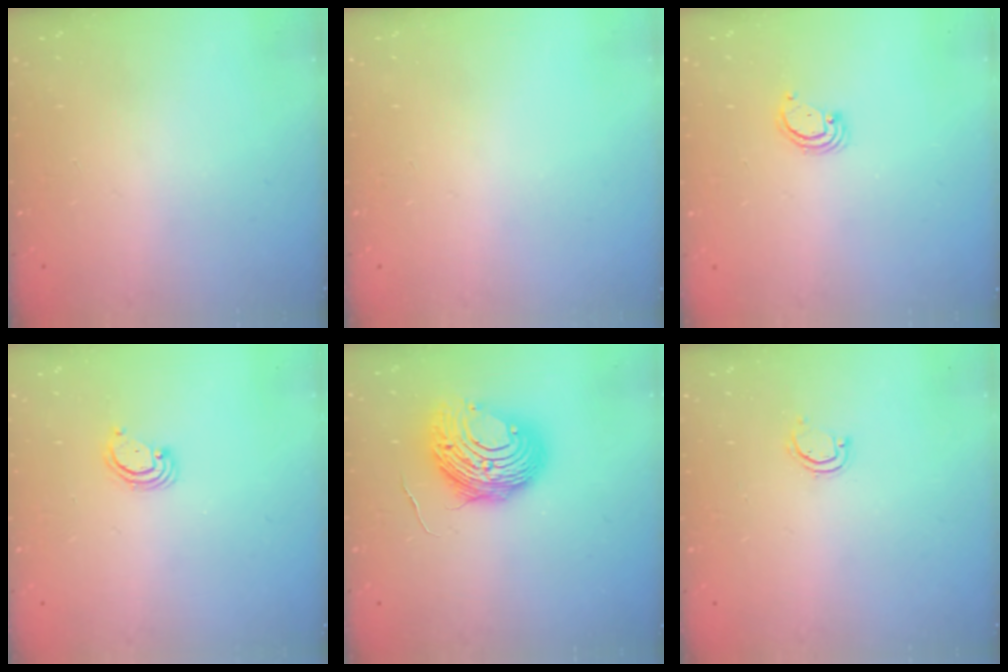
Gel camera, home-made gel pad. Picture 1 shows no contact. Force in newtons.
{"total": 0.0}
{"total": 2.5, "press": 2.5, "slide": 0.2}
{"total": 2.8, "press": 2.8, "slide": 0.3}
{"total": 12.2, "press": 12.2, "slide": 1.4}
{"total": 3.1, "press": 3.1, "slide": 0.2}